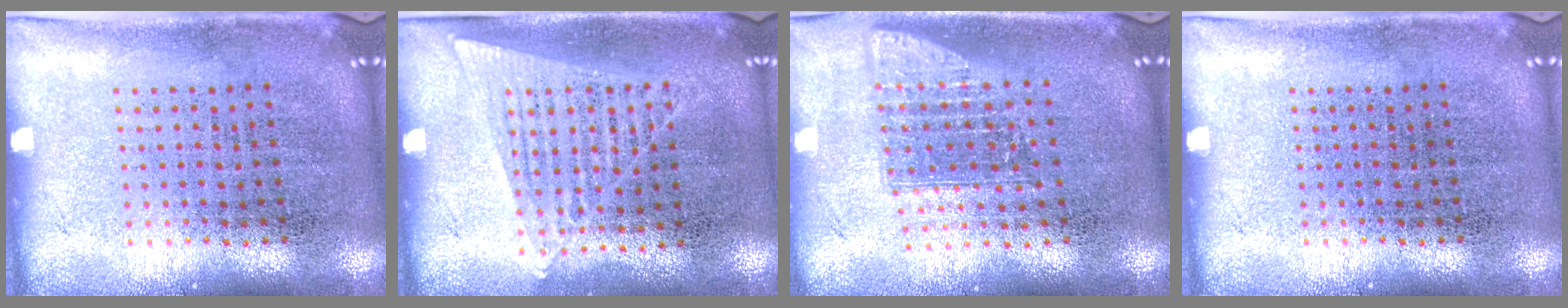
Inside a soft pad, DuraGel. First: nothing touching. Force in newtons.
{"total": 1.2, "press": 1.1, "slide": 0.5}
{"total": 1.5, "press": 1.2, "slide": 0.9}
{"total": 0.0}